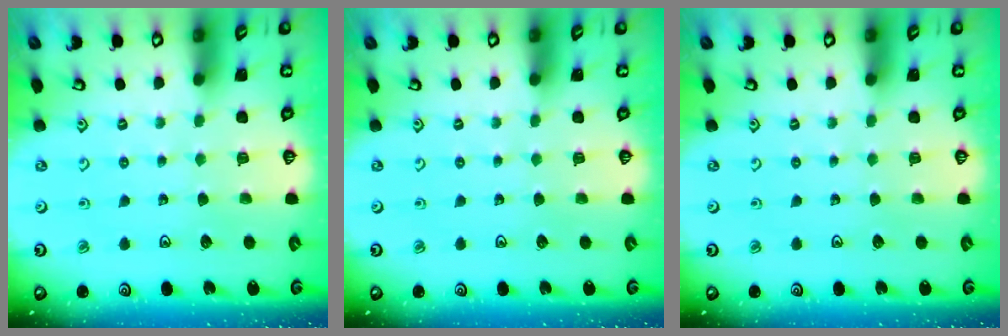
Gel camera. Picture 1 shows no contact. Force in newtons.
{"total": 0.0}
{"total": 0.0}